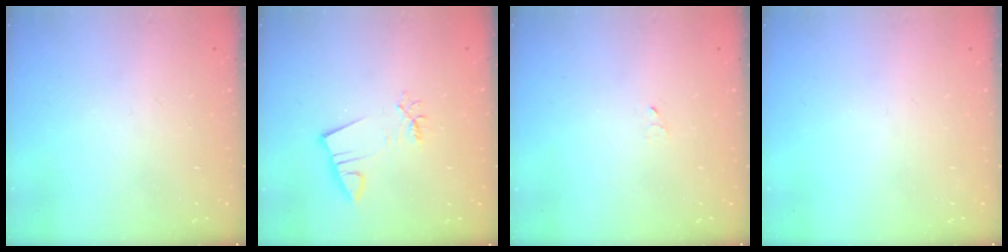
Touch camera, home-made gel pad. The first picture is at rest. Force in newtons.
{"total": 3.9, "press": 3.8, "slide": 0.5}
{"total": 2.4, "press": 2.4, "slide": 0.2}
{"total": 0.0}